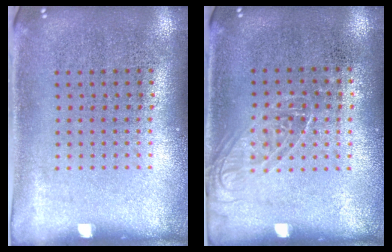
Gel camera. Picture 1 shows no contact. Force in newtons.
{"total": 1.1, "press": 1.0, "slide": 0.6}